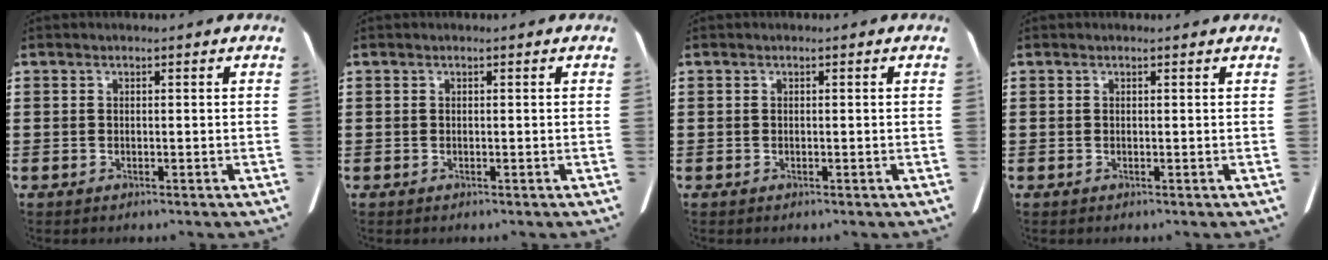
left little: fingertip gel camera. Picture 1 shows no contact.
{"total": 0.0}
{"total": 0.0}
{"total": 0.0}